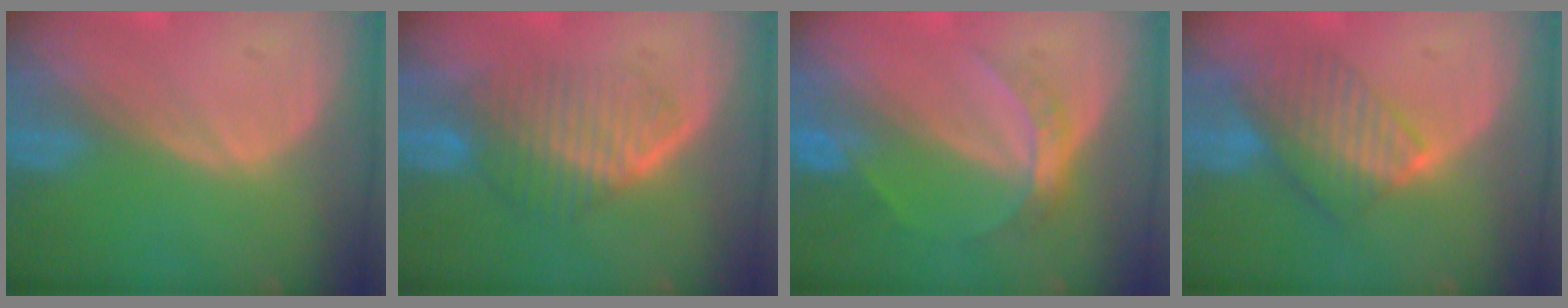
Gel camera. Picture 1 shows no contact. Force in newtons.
{"total": 6.7, "press": 6.4, "slide": 1.7}
{"total": 4.8, "press": 4.3, "slide": 2.1}
{"total": 8.1, "press": 7.1, "slide": 3.9}